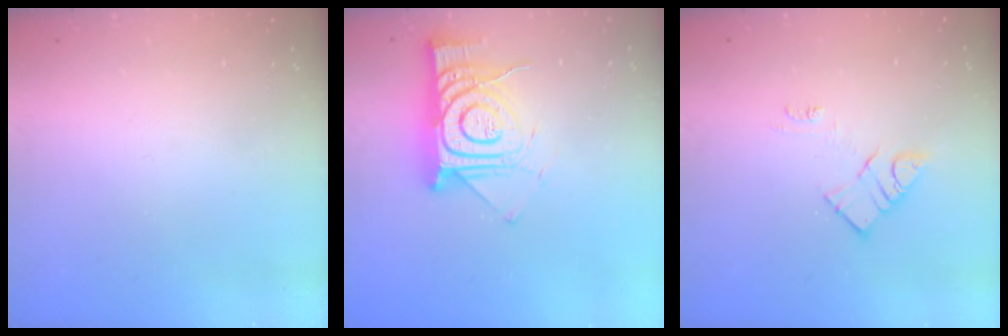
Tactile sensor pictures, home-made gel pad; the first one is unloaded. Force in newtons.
{"total": 14.7, "press": 14.6, "slide": 1.2}
{"total": 8.7, "press": 8.7, "slide": 0.3}